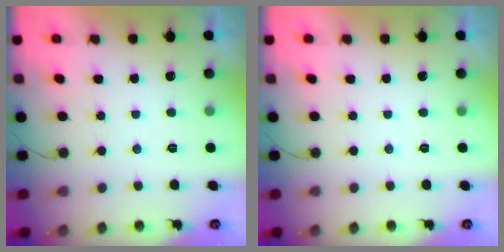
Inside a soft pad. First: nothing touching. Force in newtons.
{"total": 0.0}